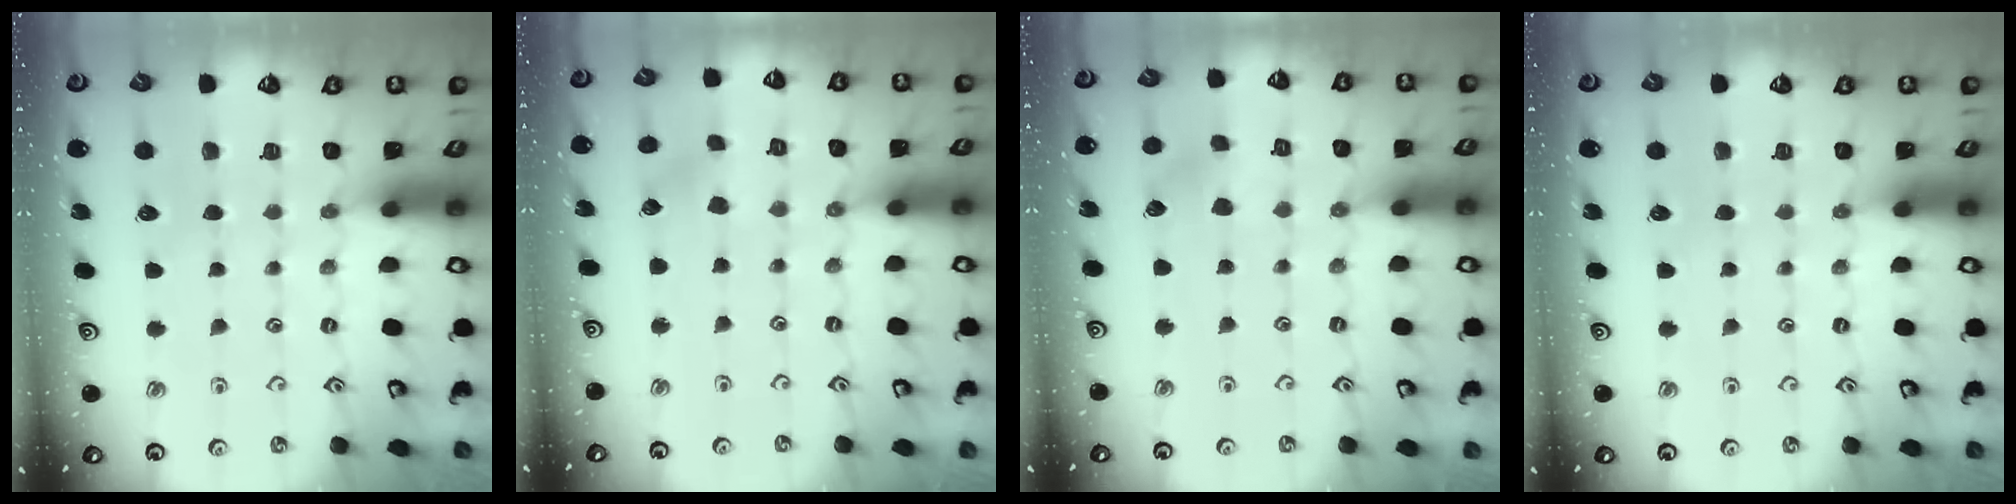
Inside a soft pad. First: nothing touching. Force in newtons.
{"total": 1.8, "press": 1.7, "slide": 0.6}
{"total": 3.3, "press": 3.3, "slide": 0.6}
{"total": 0.0}